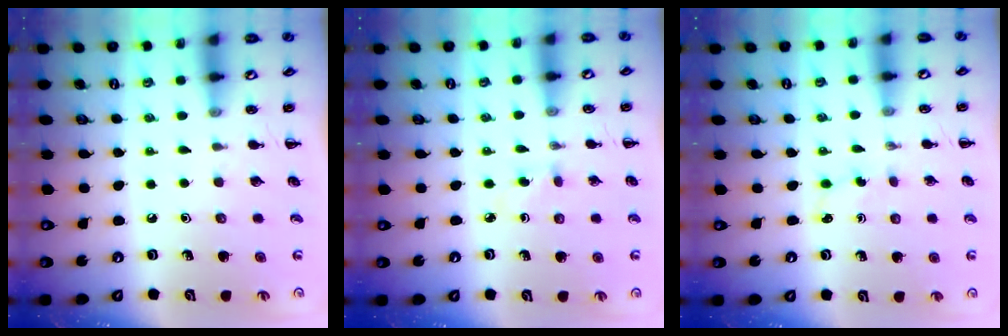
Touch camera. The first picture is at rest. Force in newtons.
{"total": 3.0, "press": 2.8, "slide": 1.1}
{"total": 2.6, "press": 2.5, "slide": 0.8}